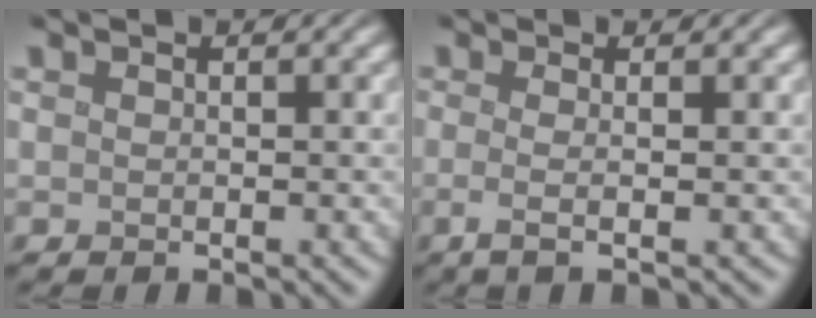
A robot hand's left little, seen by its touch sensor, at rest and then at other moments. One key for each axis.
{"total": 1.8, "fx": -0.4, "fy": 0.3, "fz": 1.8, "tx": -0.033, "ty": -0.003, "tz": -0.012}